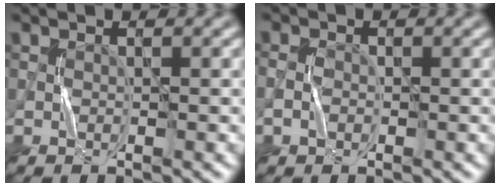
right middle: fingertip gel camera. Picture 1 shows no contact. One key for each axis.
{"total": 1.2, "fx": -0.6, "fy": 0.8, "fz": 0.6, "tx": -0.011, "ty": 0.000, "tz": -0.015}